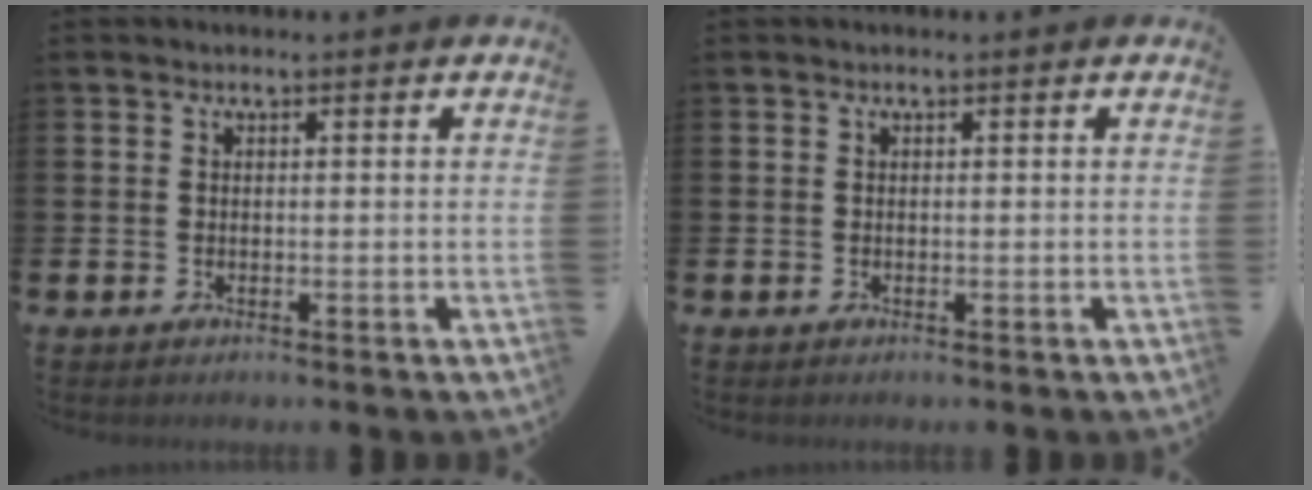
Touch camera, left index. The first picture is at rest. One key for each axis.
{"total": 0.0}